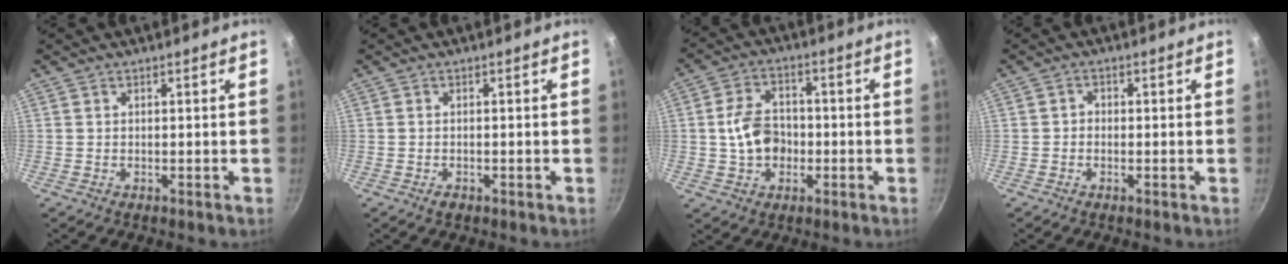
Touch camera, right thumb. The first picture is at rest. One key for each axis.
{"total": 1.3, "fx": -0.8, "fy": 0.8, "fz": 0.7, "tx": -0.015, "ty": 0.001, "tz": -0.013}
{"total": 8.9, "fx": -1.1, "fy": 6.7, "fz": 5.8, "tx": -0.083, "ty": 0.020, "tz": -0.024}
{"total": 1.4, "fx": -0.5, "fy": 1.2, "fz": 0.6, "tx": -0.007, "ty": 0.007, "tz": -0.011}